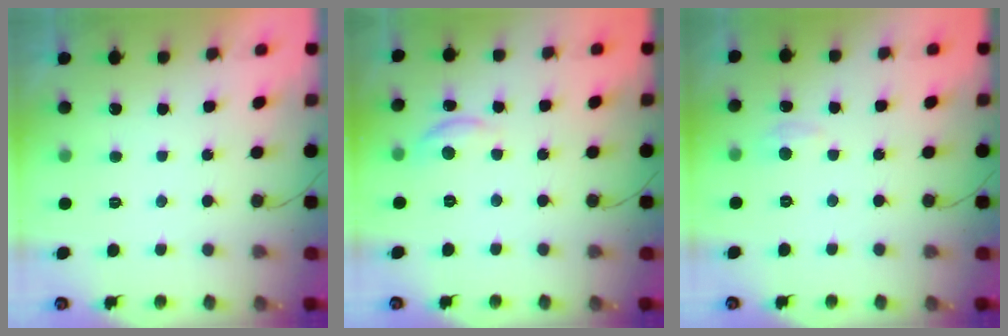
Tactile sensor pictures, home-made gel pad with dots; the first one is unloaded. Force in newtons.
{"total": 6.1, "press": 6.0, "slide": 0.6}
{"total": 2.9, "press": 2.9, "slide": 0.4}